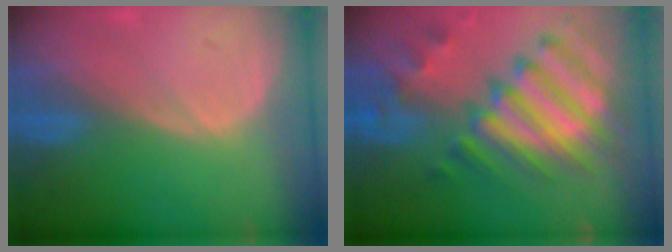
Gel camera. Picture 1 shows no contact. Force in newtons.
{"total": 12.3, "press": 10.6, "slide": 6.2}